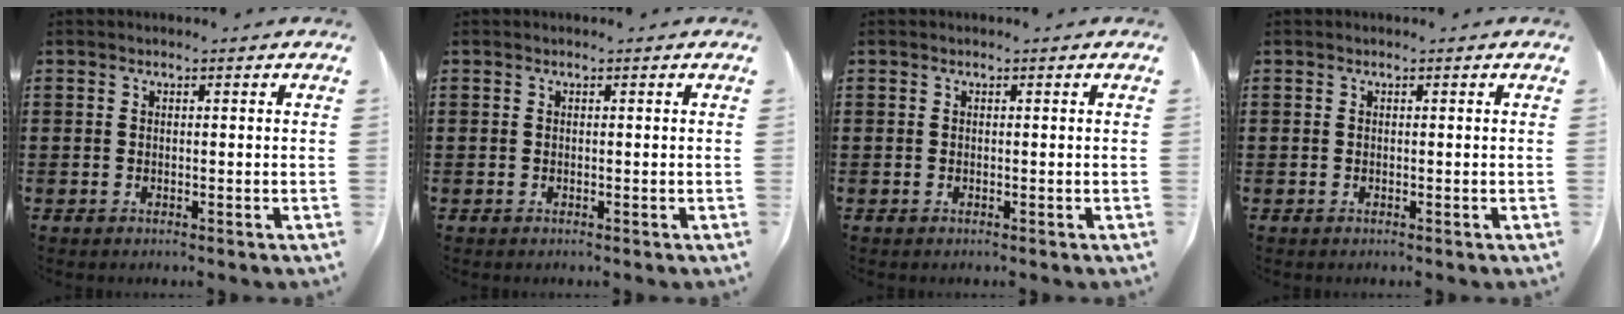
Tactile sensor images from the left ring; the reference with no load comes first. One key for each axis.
{"total": 0.0}
{"total": 0.0}
{"total": 0.0}